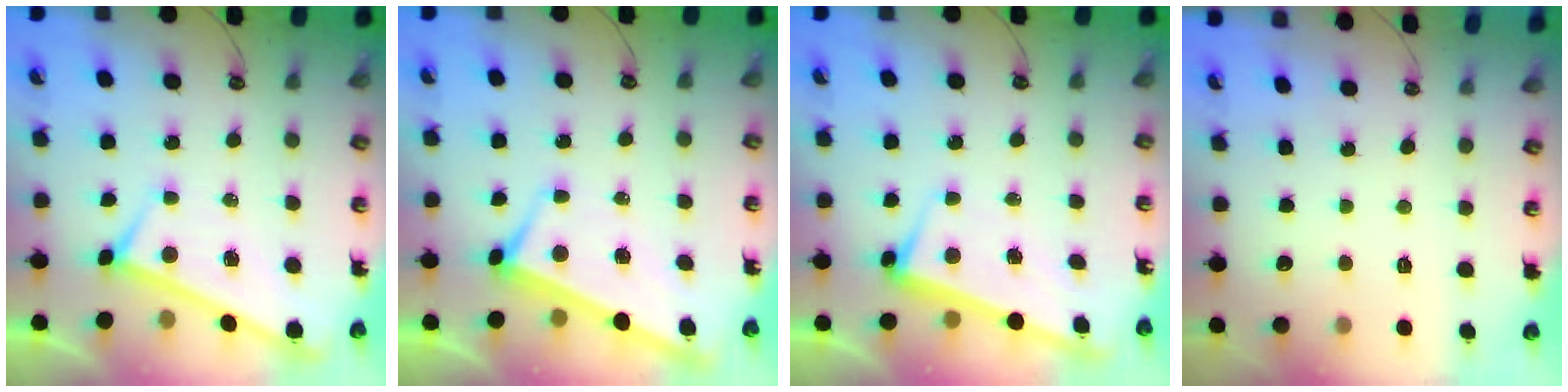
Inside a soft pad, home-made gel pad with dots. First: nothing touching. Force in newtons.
{"total": 2.9, "press": 2.8, "slide": 0.9}
{"total": 2.4, "press": 2.4, "slide": 0.5}
{"total": 0.0}